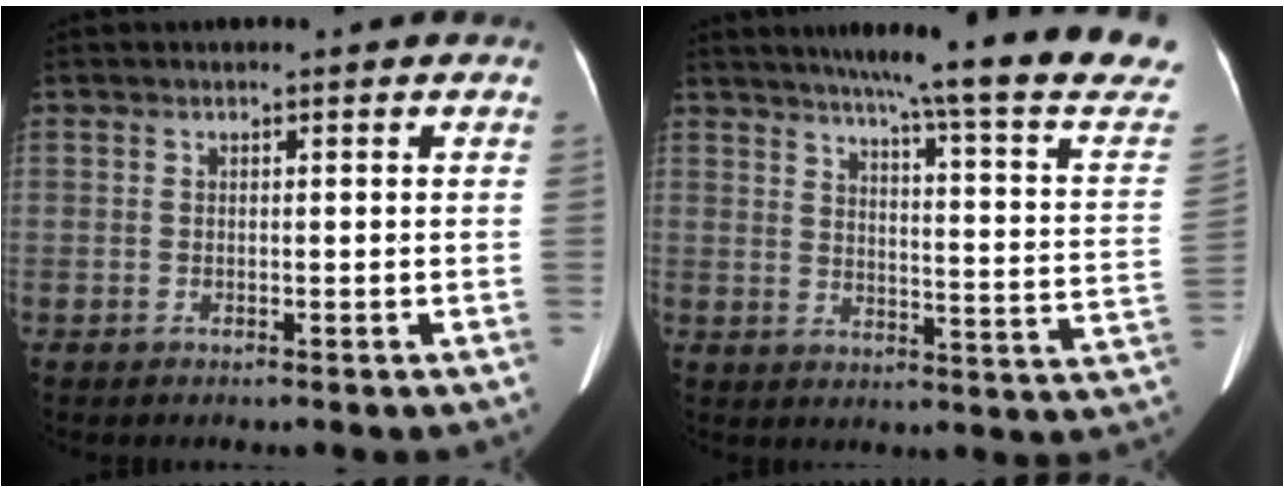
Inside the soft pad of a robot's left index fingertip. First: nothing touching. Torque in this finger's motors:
{"motor_torque": [0.70, -1.11, 0.22, 0.12]}